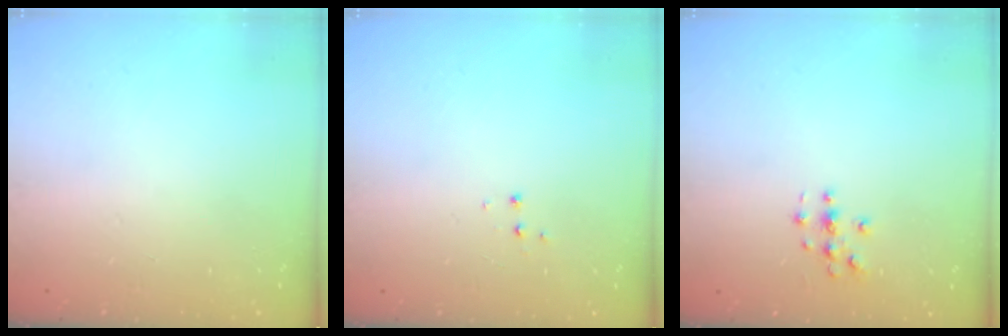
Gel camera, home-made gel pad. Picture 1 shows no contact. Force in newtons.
{"total": 3.5, "press": 3.4, "slide": 0.5}
{"total": 3.1, "press": 3.1, "slide": 0.3}